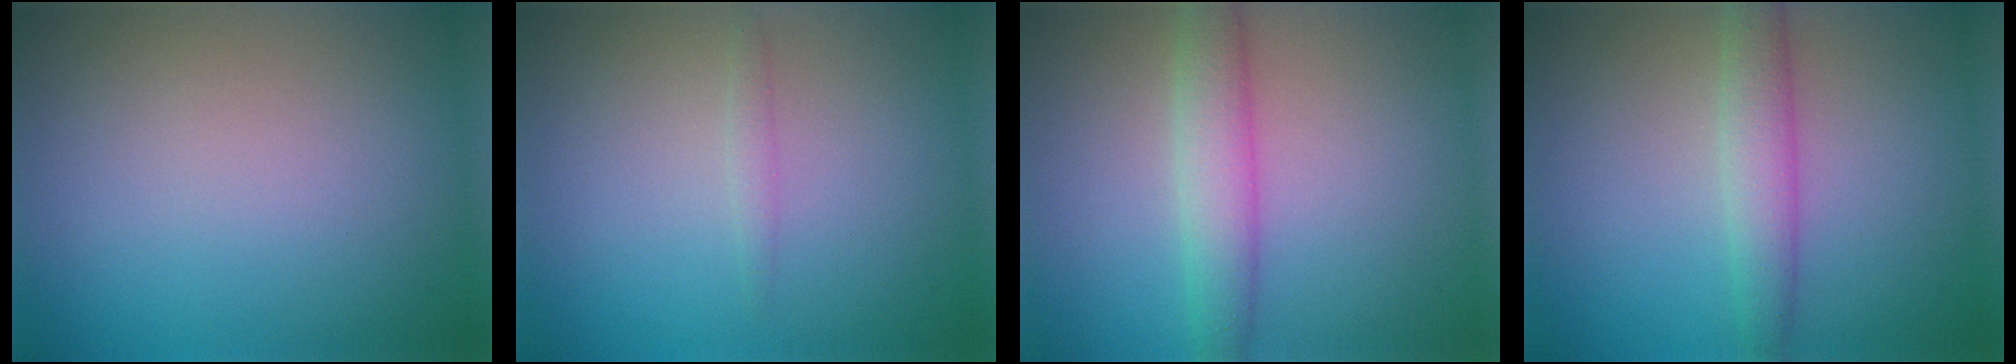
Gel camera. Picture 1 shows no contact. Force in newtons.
{"total": 0.8, "press": 0.8, "slide": 0.0}
{"total": 3.6, "press": 3.6, "slide": 0.2}
{"total": 3.0, "press": 3.0, "slide": 0.0}